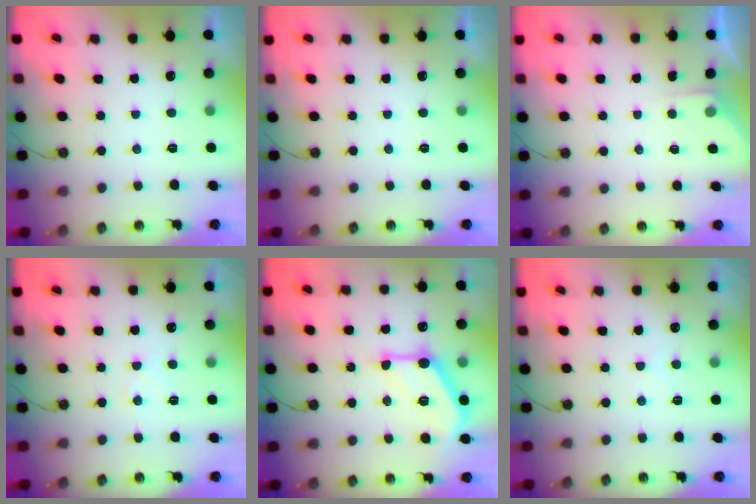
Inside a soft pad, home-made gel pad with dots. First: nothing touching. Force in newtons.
{"total": 0.0}
{"total": 3.0, "press": 2.9, "slide": 0.5}
{"total": 5.9, "press": 5.9, "slide": 0.8}
{"total": 14.6, "press": 14.5, "slide": 1.6}
{"total": 5.4, "press": 5.4, "slide": 0.7}